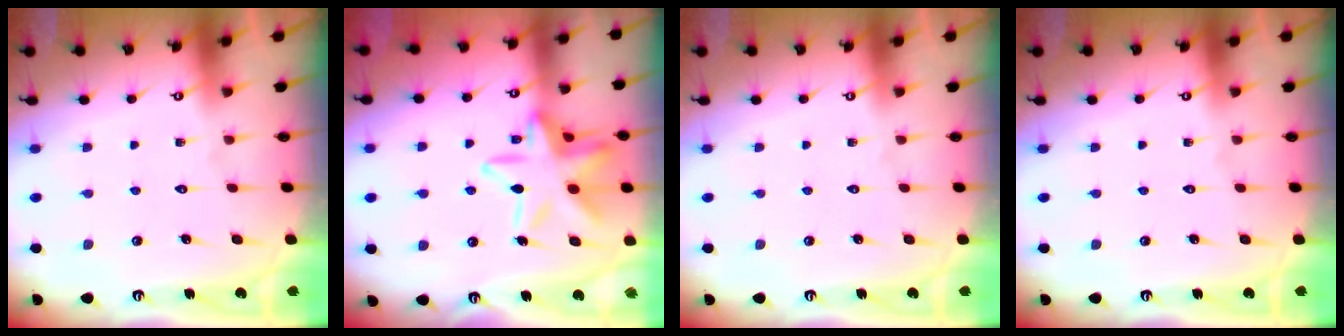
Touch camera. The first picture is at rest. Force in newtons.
{"total": 17.1, "press": 17.1, "slide": 1.5}
{"total": 0.0}
{"total": 0.0}